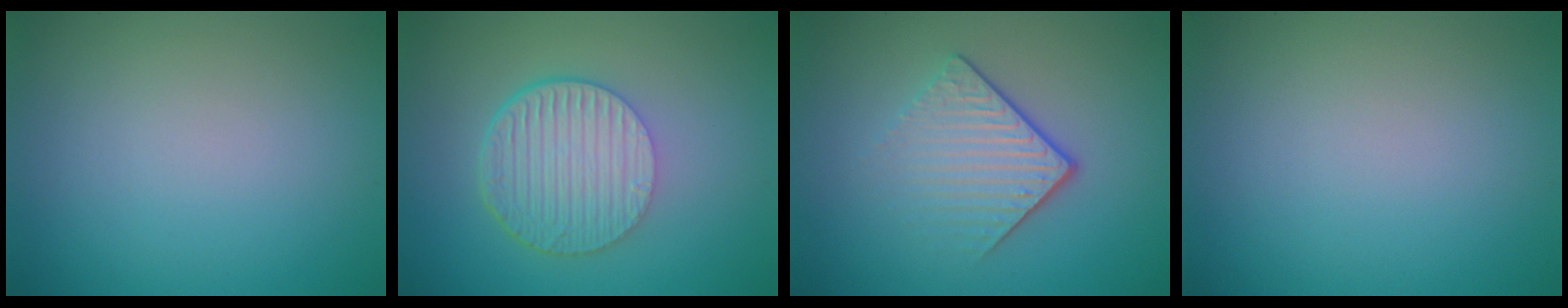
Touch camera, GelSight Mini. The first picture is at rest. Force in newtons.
{"total": 6.5, "press": 4.4, "slide": 4.7}
{"total": 4.2, "press": 2.9, "slide": 3.1}
{"total": 0.0}